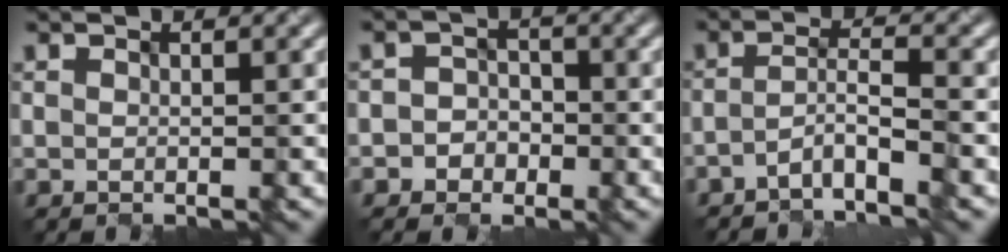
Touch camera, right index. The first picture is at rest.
{"total": 2.1, "force": [-1.1, 1.8, 0.4], "torque": [0.002, 0.001, -0.025]}
{"total": 2.8, "force": [-2.0, 0.3, 2.0], "torque": [-0.036, 0.011, -0.046]}